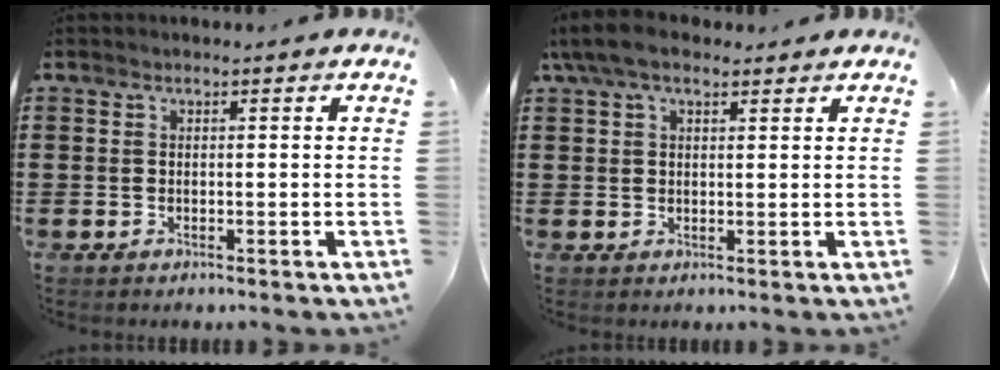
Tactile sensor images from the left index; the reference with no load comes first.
{"total": 5.5, "force": [3.8, 2.1, 3.4], "torque": [-0.077, 0.006, 0.071]}